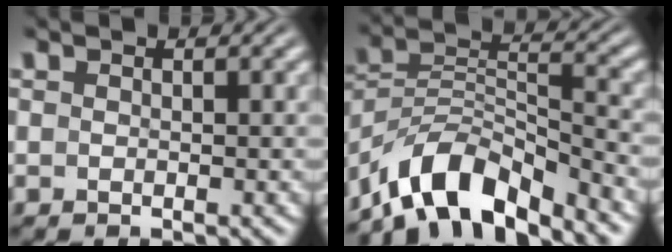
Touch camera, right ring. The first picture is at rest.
{"total": 8.7, "force": [-5.4, 4.7, 4.9], "torque": [-0.098, -0.034, -0.074]}